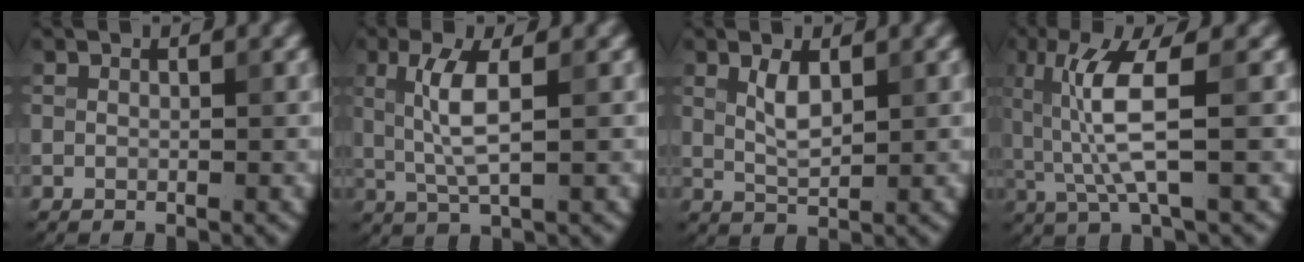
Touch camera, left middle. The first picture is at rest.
{"total": 3.9, "force": [0.6, 0.8, 3.7], "torque": [-0.080, 0.001, 0.014]}
{"total": 2.3, "force": [1.0, 0.9, 1.9], "torque": [-0.041, -0.002, 0.022]}
{"total": 5.7, "force": [0.5, 1.0, 5.6], "torque": [-0.127, -0.002, 0.016]}